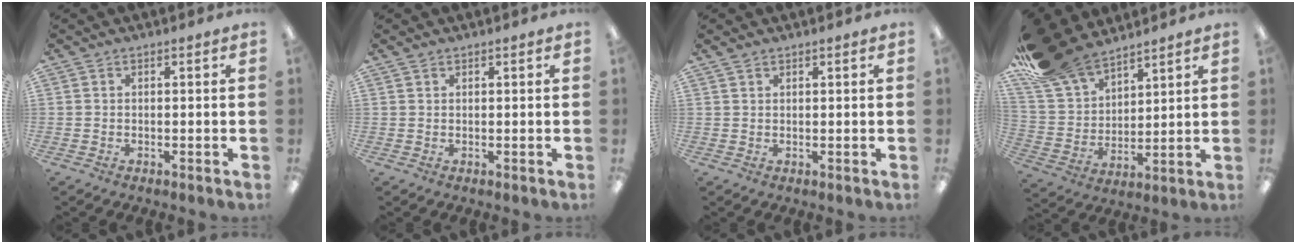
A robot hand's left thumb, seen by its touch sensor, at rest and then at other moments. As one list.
[{"total": 0.9, "force": [0.7, 0.5, 0.4], "torque": [-0.010, 0.002, 0.013]}, {"total": 1.3, "force": [1.1, 0.6, 0.5], "torque": [-0.011, 0.000, 0.020]}, {"total": 18.0, "force": [14.5, 8.1, 6.8], "torque": [-0.167, -0.072, 0.275]}]